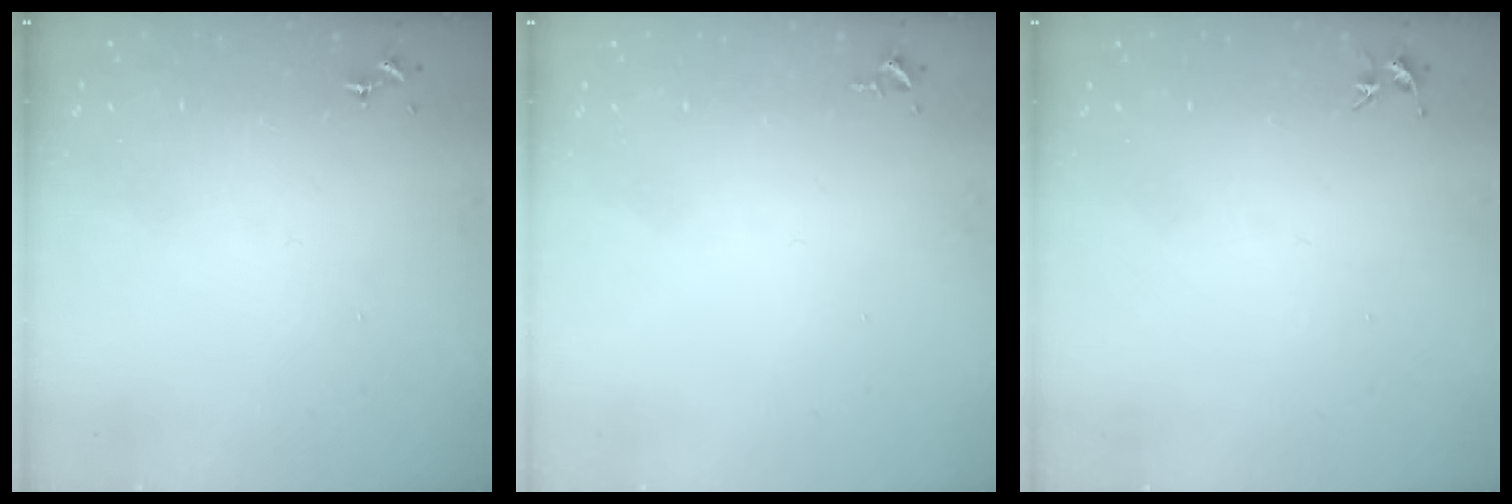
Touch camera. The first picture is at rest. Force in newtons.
{"total": 2.6, "press": 2.6, "slide": 0.4}
{"total": 3.4, "press": 3.4, "slide": 0.4}